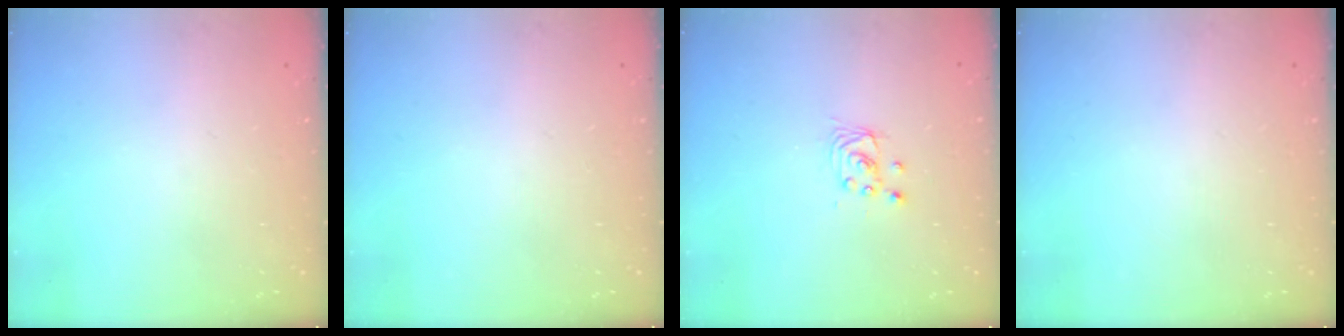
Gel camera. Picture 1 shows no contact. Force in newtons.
{"total": 0.0}
{"total": 2.9, "press": 2.9, "slide": 0.2}
{"total": 0.0}